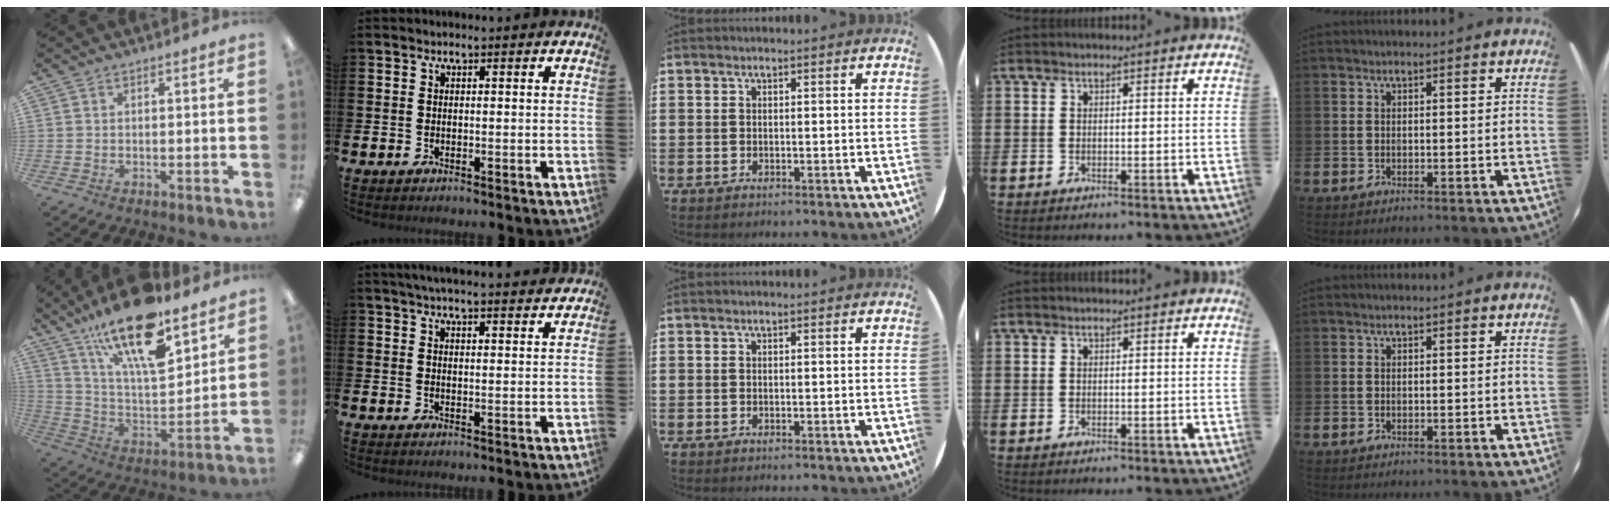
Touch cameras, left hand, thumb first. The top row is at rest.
{"thumb": {"total": 23.2, "force": [15.6, 8.1, 15.2], "torque": [-0.251, -0.091, 0.263]}, "index": {"total": 4.2, "force": [4.1, -0.1, 0.8], "torque": [-0.018, -0.020, 0.073]}}